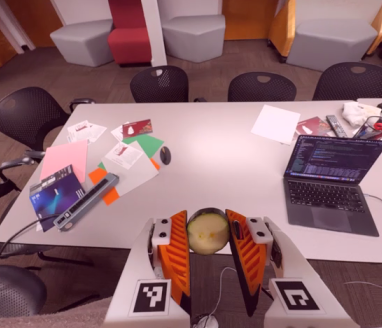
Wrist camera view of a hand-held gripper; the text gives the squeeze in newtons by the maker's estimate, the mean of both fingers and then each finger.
{"total": 12.3, "left": 12.9, "right": 11.8}